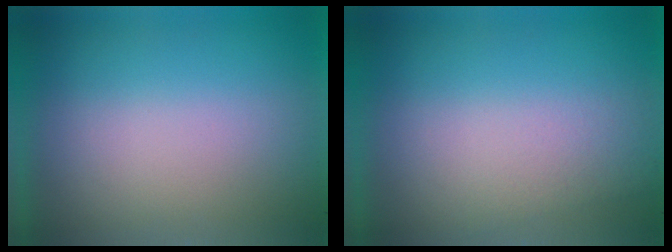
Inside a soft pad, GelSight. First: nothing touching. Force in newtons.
{"total": 1.0}